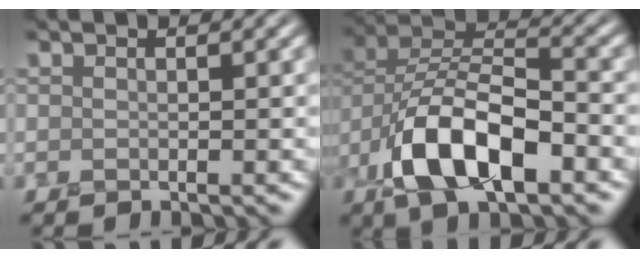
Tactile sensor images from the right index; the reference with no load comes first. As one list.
[{"total": 9.4, "force": [-3.8, 4.9, 7.1], "torque": [-0.134, 0.014, -0.075]}]